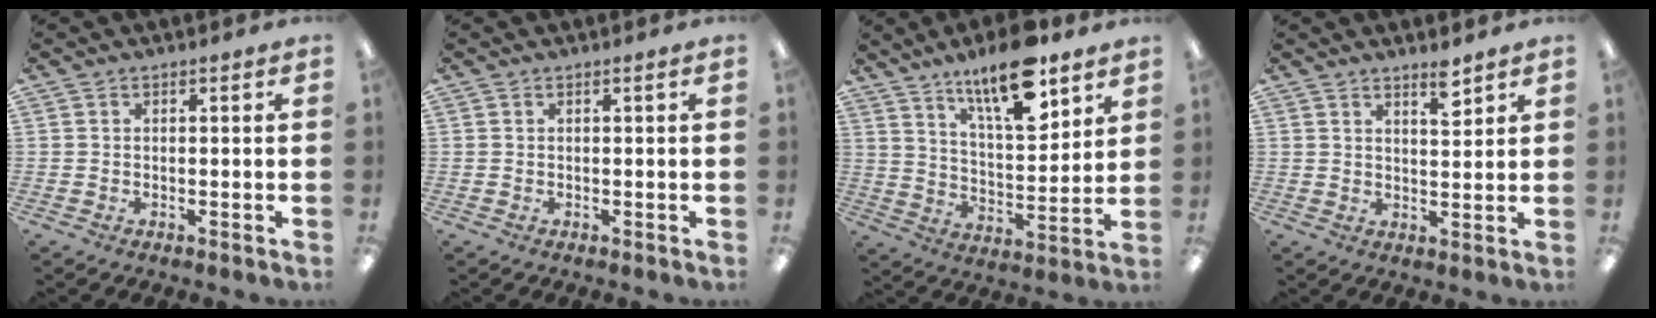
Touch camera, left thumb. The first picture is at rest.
{"total": 0.0}
{"total": 16.2, "force": [11.4, 5.0, 10.4], "torque": [-0.162, -0.062, 0.188]}
{"total": 4.6, "force": [3.7, 1.1, 2.5], "torque": [-0.026, -0.026, 0.059]}